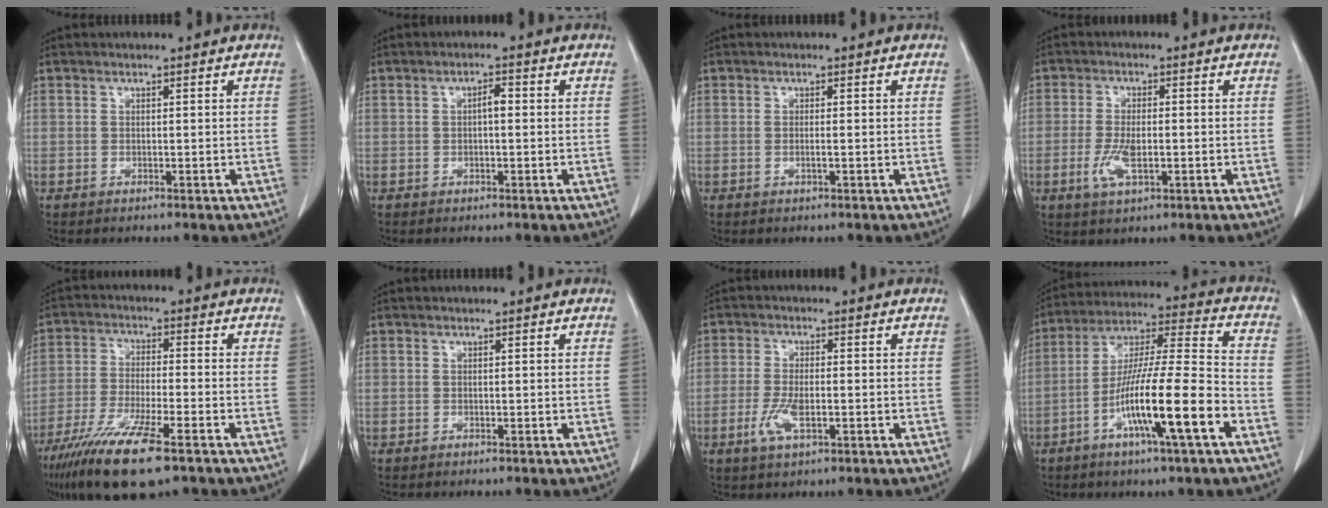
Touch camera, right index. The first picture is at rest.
{"total": 1.7, "force": [0.0, 0.6, 1.6], "torque": [-0.027, 0.005, -0.002]}
{"total": 0.8, "force": [-0.2, -0.1, 0.8], "torque": [-0.016, -0.001, -0.004]}
{"total": 5.0, "force": [-1.4, 1.6, 4.5], "torque": [-0.096, -0.006, -0.022]}
{"total": 13.8, "force": [-8.8, 1.8, 10.4], "torque": [-0.204, -0.039, -0.155]}
{"total": 0.0}
{"total": 5.0, "force": [-1.7, 1.6, 4.4], "torque": [-0.095, -0.005, -0.029]}
{"total": 16.5, "force": [-6.6, 0.2, 15.1], "torque": [-0.275, -0.008, -0.119]}